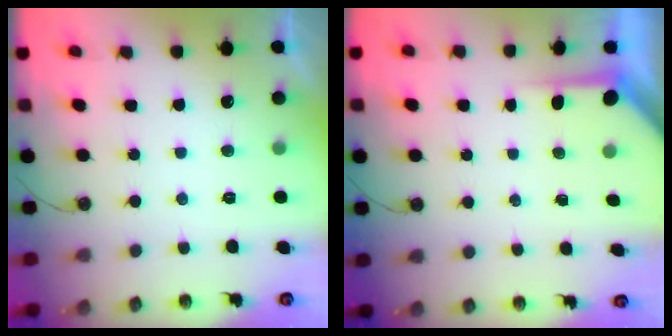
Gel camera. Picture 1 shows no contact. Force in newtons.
{"total": 3.6, "press": 3.6, "slide": 0.4}